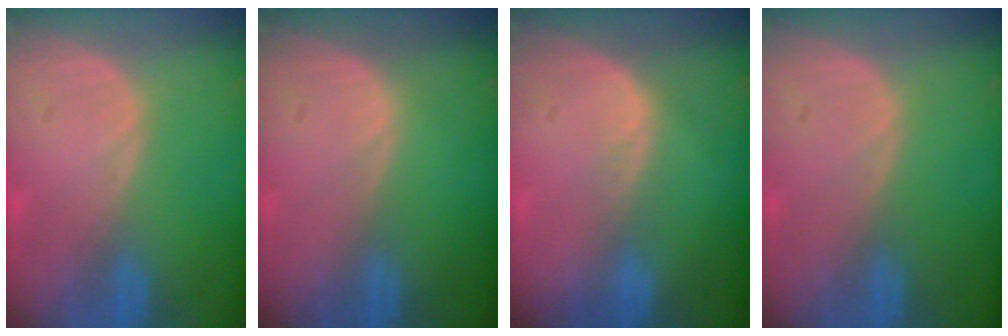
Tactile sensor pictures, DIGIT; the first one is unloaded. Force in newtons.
{"total": 0.0}
{"total": 2.0, "press": 1.1, "slide": 1.7}
{"total": 0.0}